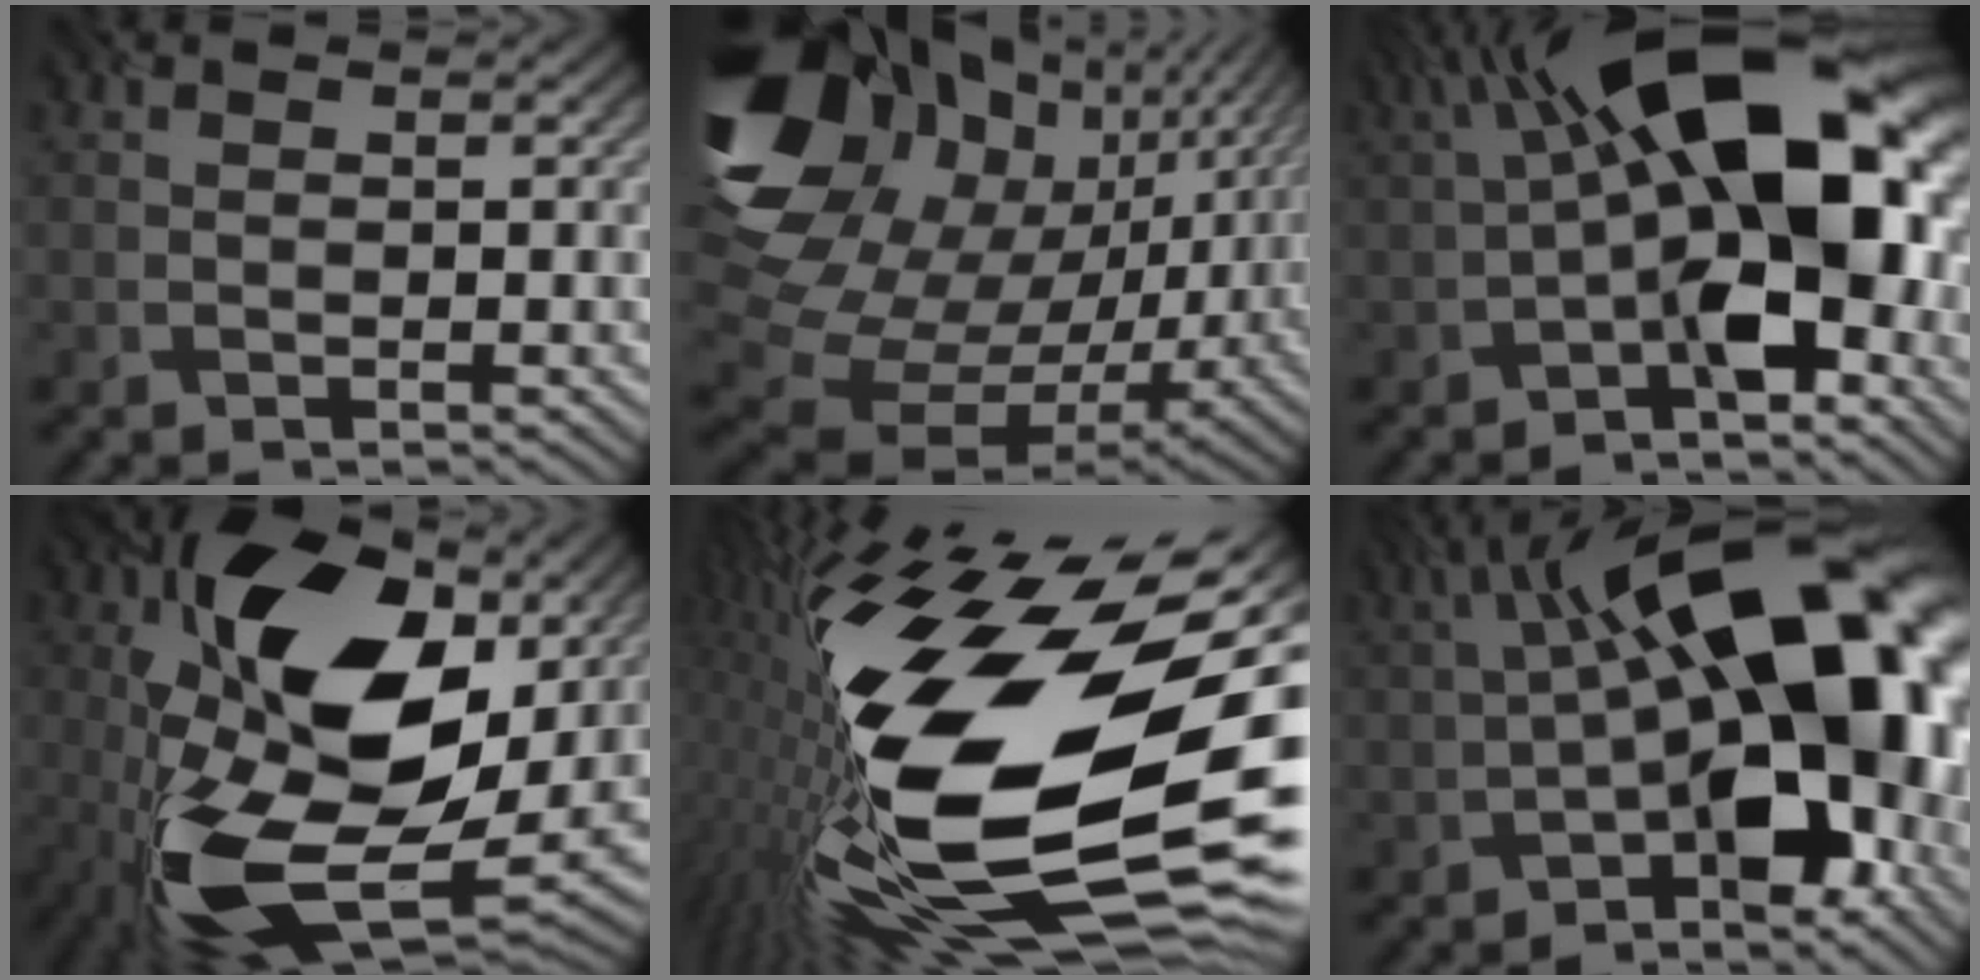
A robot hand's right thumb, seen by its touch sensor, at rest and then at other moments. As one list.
[{"total": 20.2, "force": [6.3, 15.0, 11.9], "torque": [-0.274, -0.004, 0.147]}, {"total": 18.0, "force": [-0.5, 8.3, 16.0], "torque": [-0.242, 0.026, -0.016]}, {"total": 19.6, "force": [0.2, 10.6, 16.5], "torque": [-0.322, -0.007, -0.010]}, {"total": 23.0, "force": [-0.6, 10.8, 20.3], "torque": [-0.412, -0.046, -0.029]}, {"total": 18.9, "force": [-1.4, 9.1, 16.5], "torque": [-0.238, 0.016, -0.018]}]